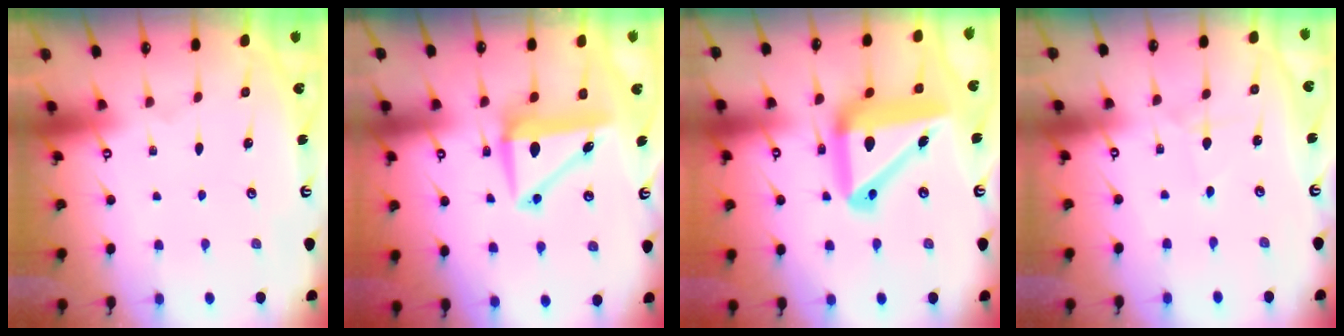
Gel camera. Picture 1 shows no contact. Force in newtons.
{"total": 7.9, "press": 7.8, "slide": 1.4}
{"total": 19.5, "press": 19.3, "slide": 3.0}
{"total": 1.4, "press": 1.4, "slide": 0.2}